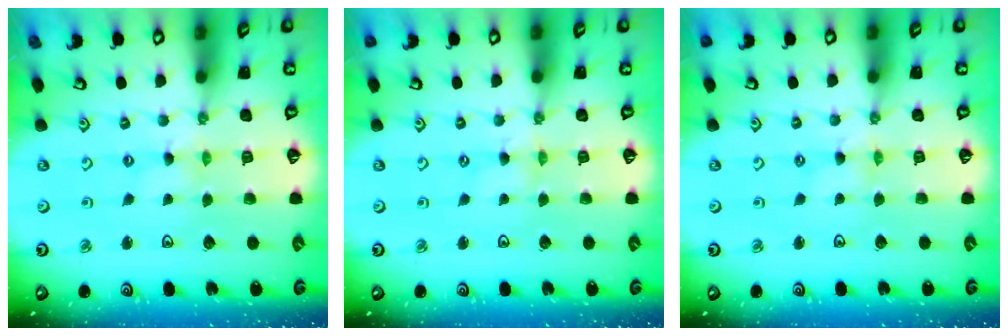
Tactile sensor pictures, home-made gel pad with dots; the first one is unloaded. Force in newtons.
{"total": 1.1, "press": 1.1, "slide": 0.1}
{"total": 1.0, "press": 1.0, "slide": 0.2}